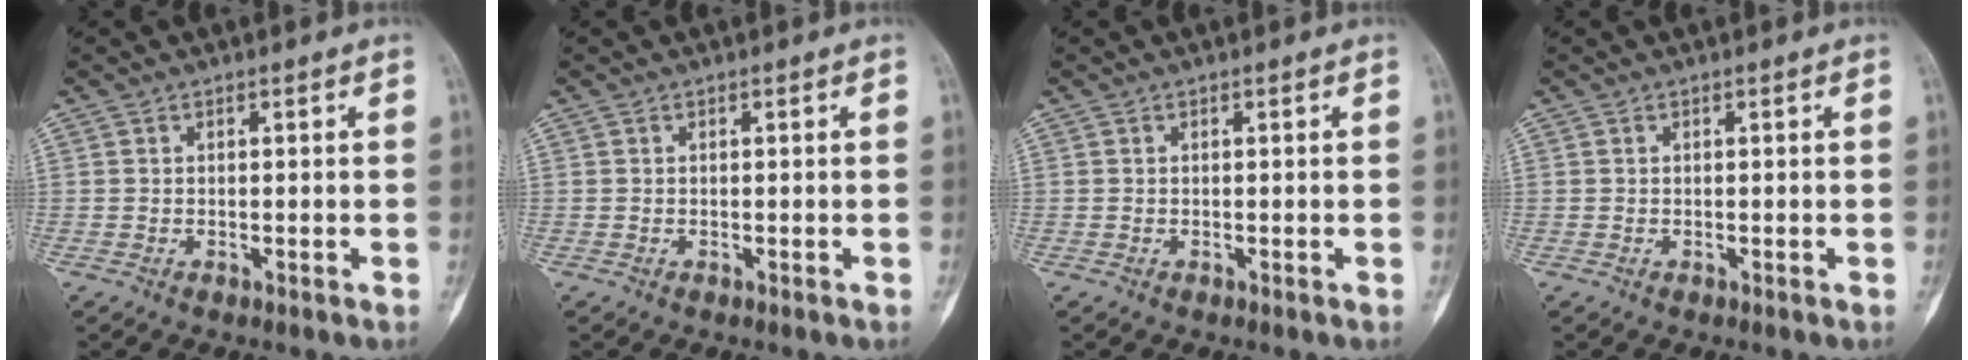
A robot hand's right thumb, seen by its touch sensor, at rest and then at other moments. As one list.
[{"total": 0.0}, {"total": 0.0}, {"total": 0.0}]